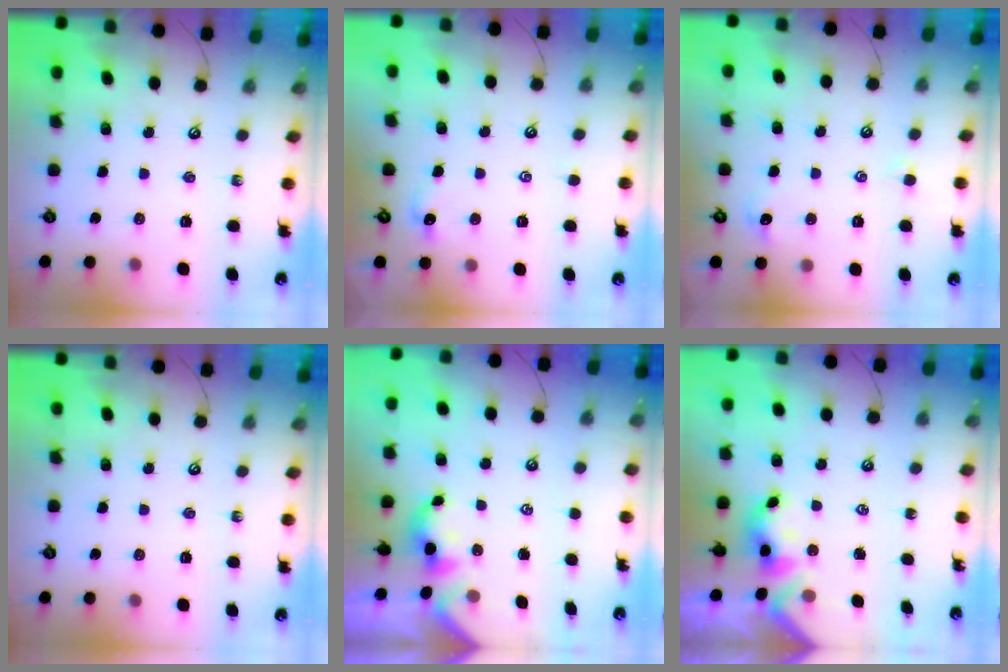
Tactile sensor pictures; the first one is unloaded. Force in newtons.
{"total": 0.7, "press": 0.2, "slide": 0.6}
{"total": 1.2, "press": 1.0, "slide": 0.6}
{"total": 0.0}
{"total": 0.6, "press": 0.6, "slide": 0.3}
{"total": 4.7, "press": 4.7, "slide": 0.3}